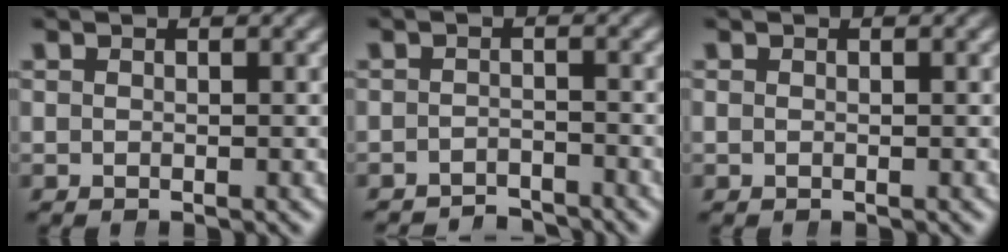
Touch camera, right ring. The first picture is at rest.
{"total": 3.5, "force": [-3.5, 0.2, 0.1], "torque": [0.014, -0.008, -0.057]}
{"total": 0.0}